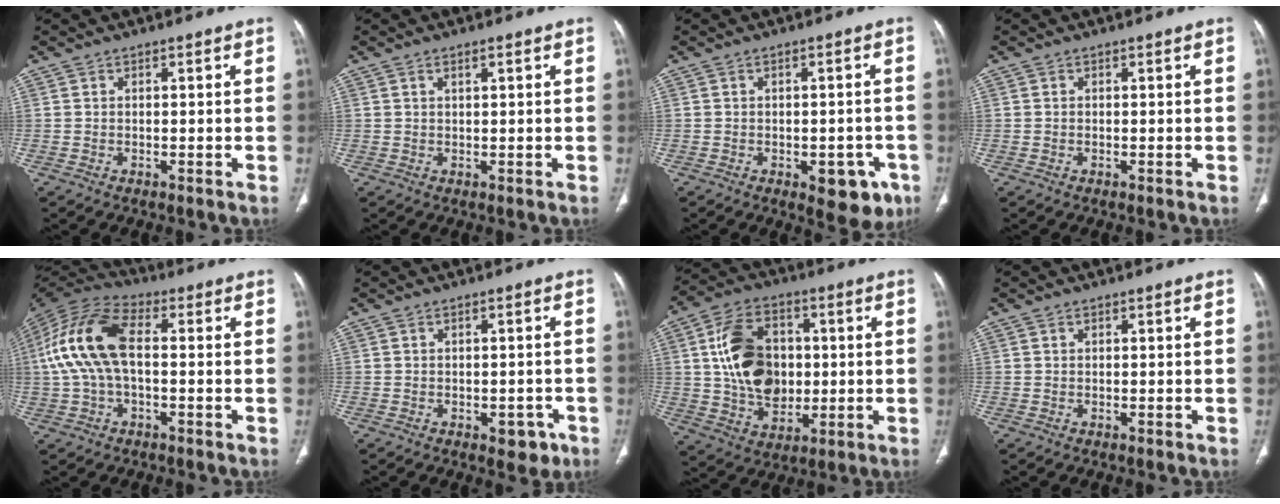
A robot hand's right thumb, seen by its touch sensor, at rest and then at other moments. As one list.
[{"total": 1.2, "force": [0.7, 0.3, 0.9], "torque": [-0.018, 0.001, 0.012]}, {"total": 7.9, "force": [-3.5, 4.0, 5.8], "torque": [-0.042, 0.008, -0.035]}, {"total": 0.0}, {"total": 15.5, "force": [0.8, 8.1, 13.2], "torque": [-0.285, 0.037, 0.009]}, {"total": 3.9, "force": [-1.9, 2.2, 2.6], "torque": [-0.011, 0.006, -0.018]}, {"total": 15.9, "force": [1.6, 11.3, 11.0], "torque": [-0.163, 0.002, 0.032]}, {"total": 0.0}]